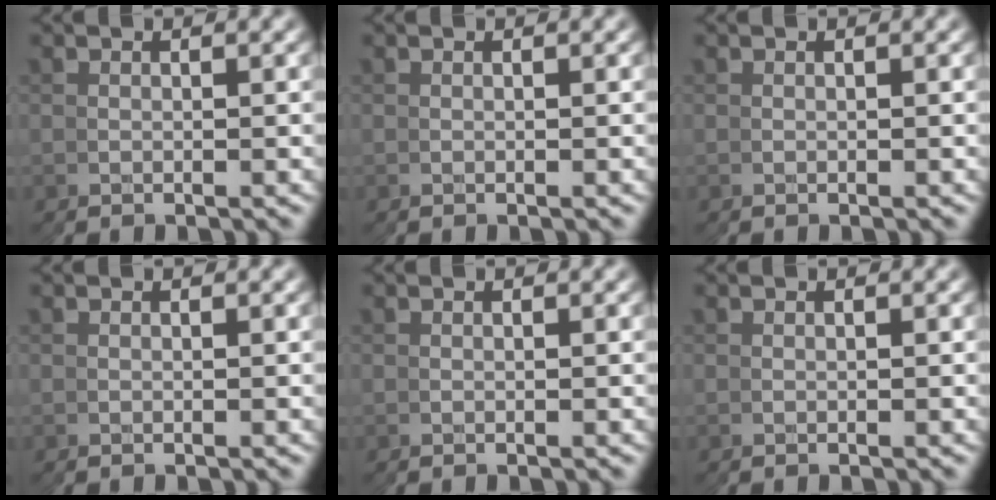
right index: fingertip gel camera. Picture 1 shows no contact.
{"total": 0.0}
{"total": 0.0}
{"total": 0.0}
{"total": 0.0}
{"total": 0.0}